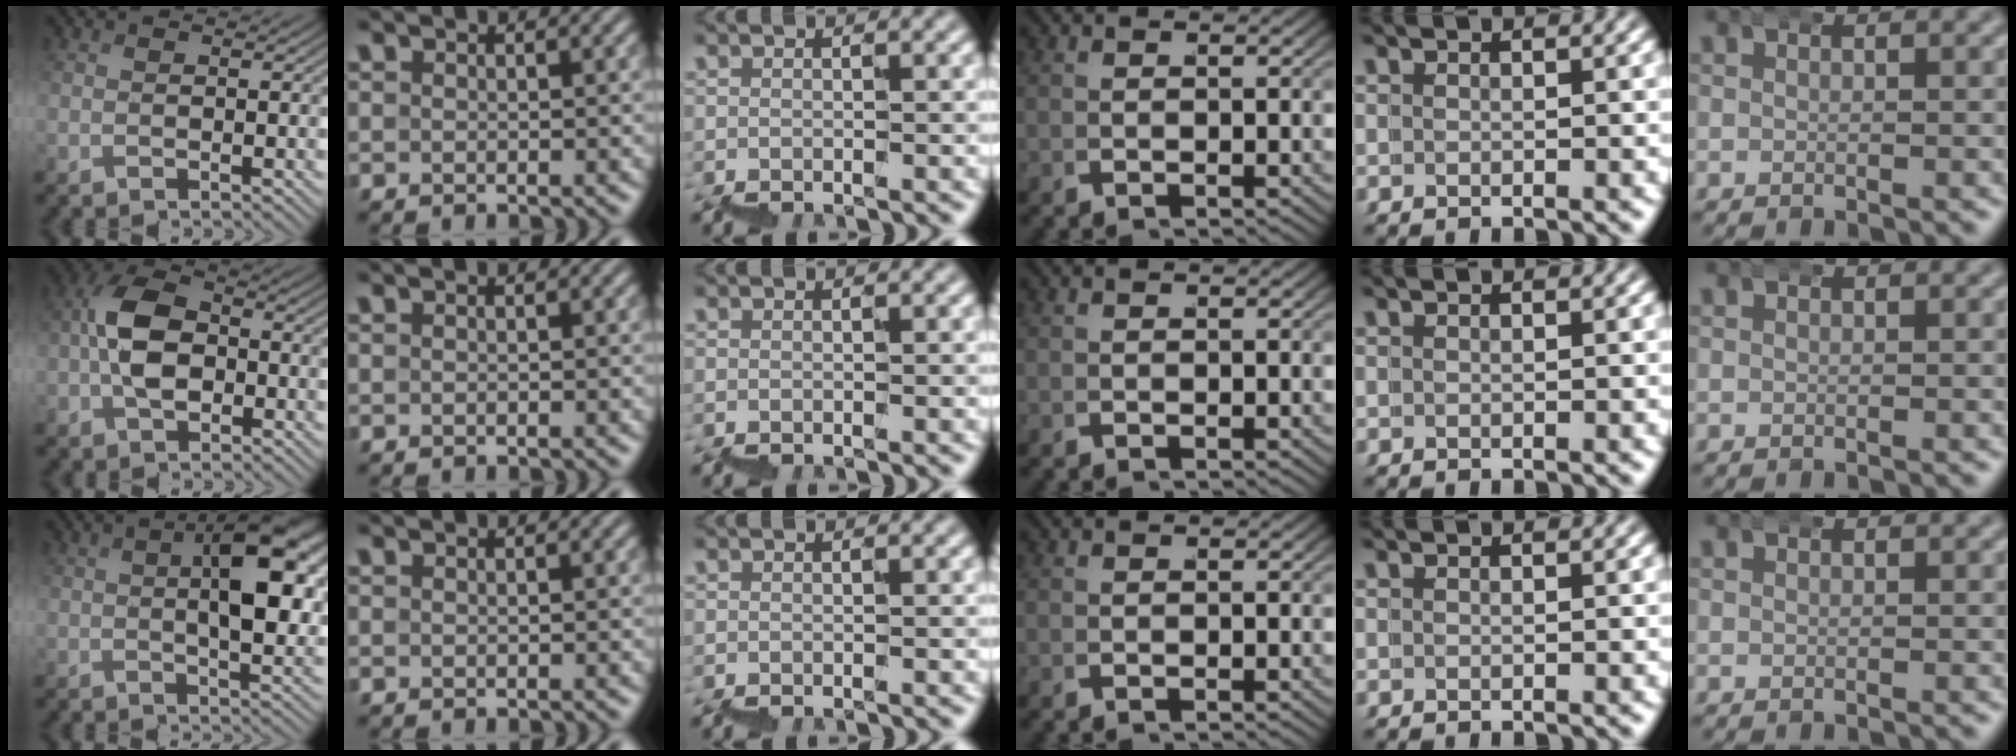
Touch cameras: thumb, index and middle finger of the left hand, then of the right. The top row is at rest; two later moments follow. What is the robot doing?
{"motion": "wrap", "object": "bandana"}